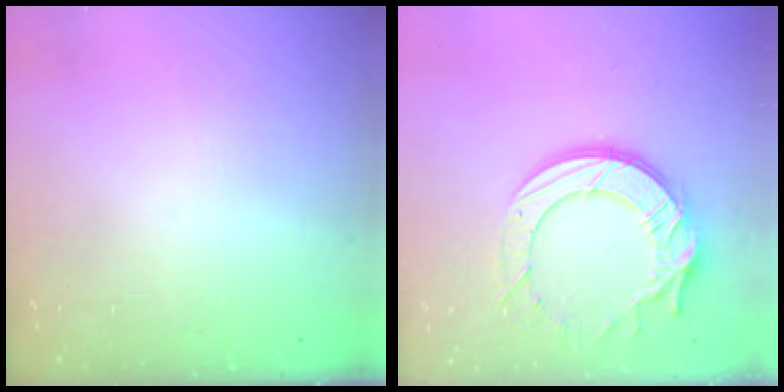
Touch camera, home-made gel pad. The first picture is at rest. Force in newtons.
{"total": 17.4, "press": 17.3, "slide": 1.7}